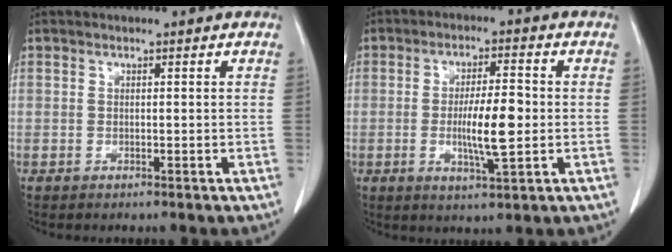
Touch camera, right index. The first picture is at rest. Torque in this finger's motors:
{"motor_torque": [0.61, 0.63, 0.18, 0.04]}